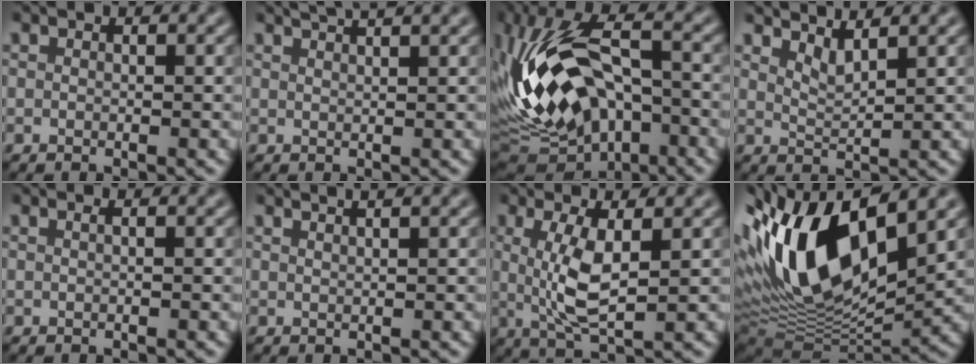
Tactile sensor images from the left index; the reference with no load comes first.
{"total": 4.2, "force": [3.1, 1.3, 2.5], "torque": [-0.008, 0.023, 0.012]}
{"total": 14.9, "force": [-2.6, 7.7, 12.5], "torque": [-0.238, 0.016, -0.052]}
{"total": 2.2, "force": [1.8, 0.4, 1.0], "torque": [-0.016, -0.004, 0.036]}
{"total": 0.7, "force": [0.2, 0.3, 0.6], "torque": [-0.007, 0.003, -0.001]}
{"total": 3.4, "force": [2.3, 1.3, 2.1], "torque": [-0.001, 0.018, -0.001]}
{"total": 5.0, "force": [0.7, 1.5, 4.7], "torque": [-0.100, -0.004, 0.017]}
{"total": 15.0, "force": [4.1, 6.8, 12.7], "torque": [-0.237, 0.013, 0.066]}